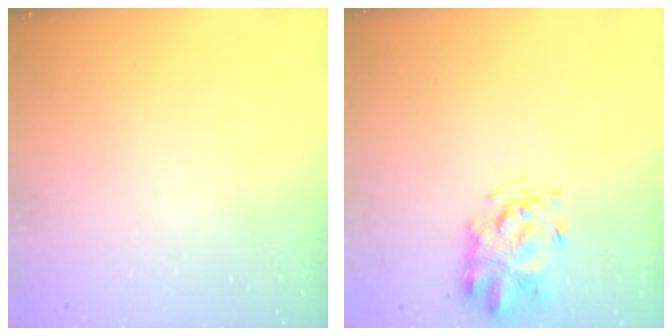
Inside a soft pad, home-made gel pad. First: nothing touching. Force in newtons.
{"total": 3.6, "press": 3.4, "slide": 1.0}